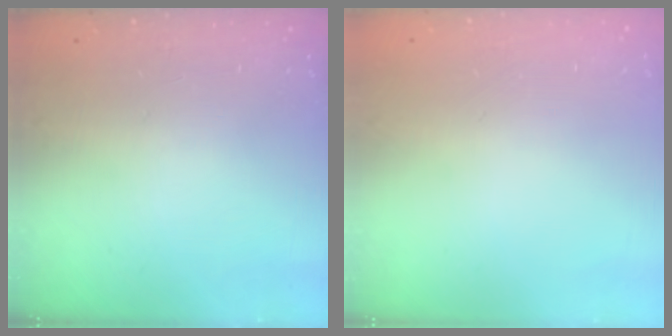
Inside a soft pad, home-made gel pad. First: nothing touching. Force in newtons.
{"total": 0.0}